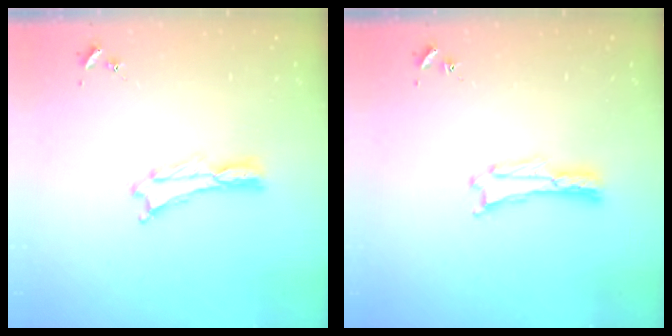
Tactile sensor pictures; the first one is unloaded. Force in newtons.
{"total": 0.0}